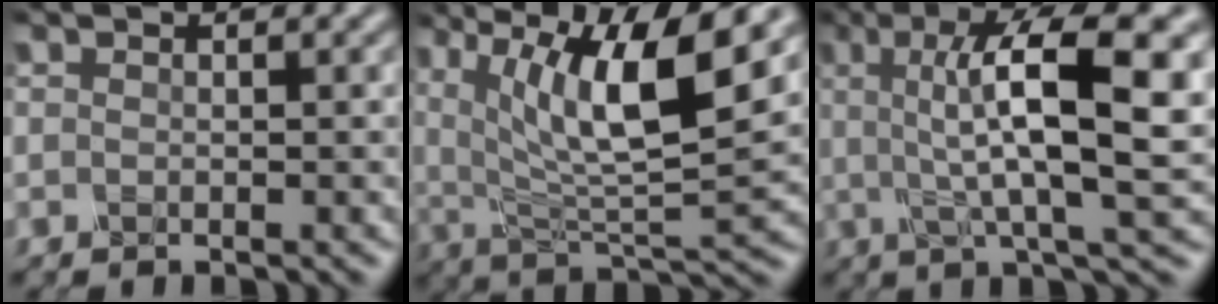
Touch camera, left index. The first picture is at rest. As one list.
[{"total": 10.7, "force": [4.5, 3.3, 9.1], "torque": [-0.166, 0.001, 0.088]}, {"total": 10.4, "force": [1.6, 2.3, 10.0], "torque": [-0.151, 0.011, 0.035]}]